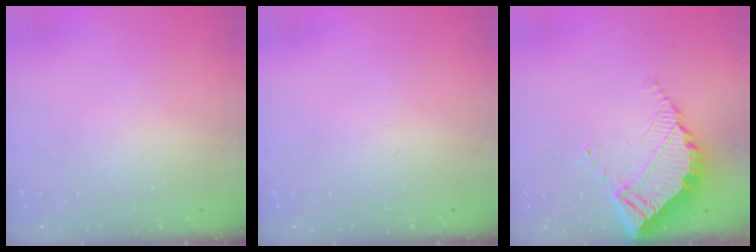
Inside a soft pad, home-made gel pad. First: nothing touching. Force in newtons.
{"total": 0.0}
{"total": 5.8, "press": 5.8, "slide": 0.3}